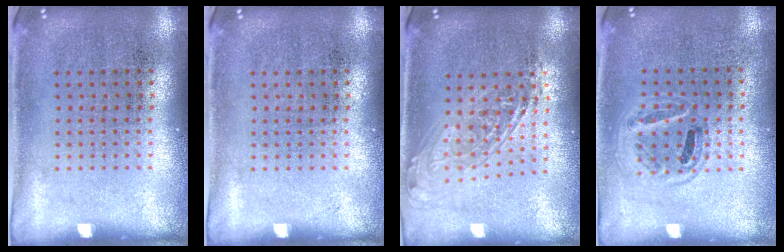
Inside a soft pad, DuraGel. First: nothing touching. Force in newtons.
{"total": 0.0}
{"total": 1.7, "press": 1.4, "slide": 1.0}
{"total": 1.0, "press": 0.9, "slide": 0.4}